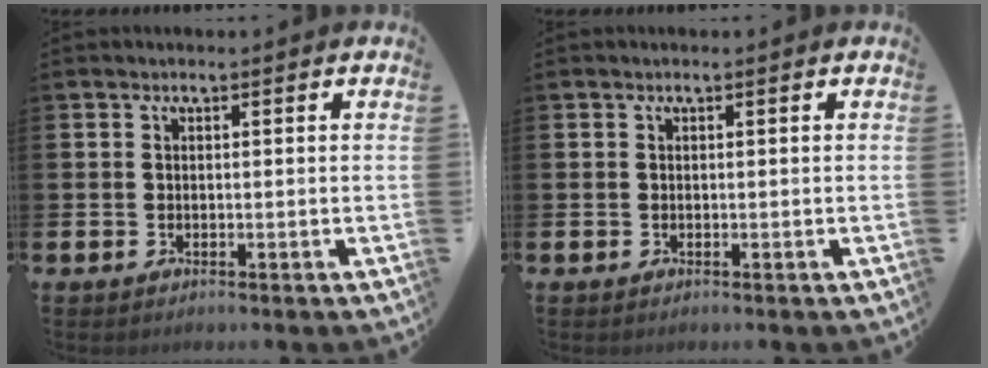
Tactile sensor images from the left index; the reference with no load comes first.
{"total": 0.0}